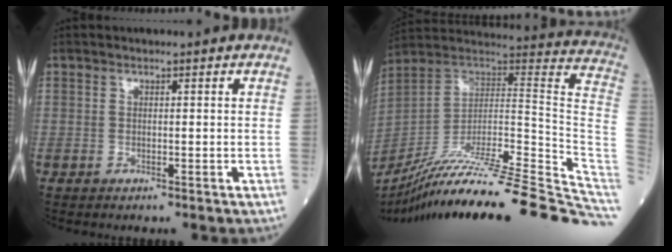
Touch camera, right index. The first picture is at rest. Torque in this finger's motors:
{"motor_torque": [-1.15, -0.99, -0.31, -0.10]}